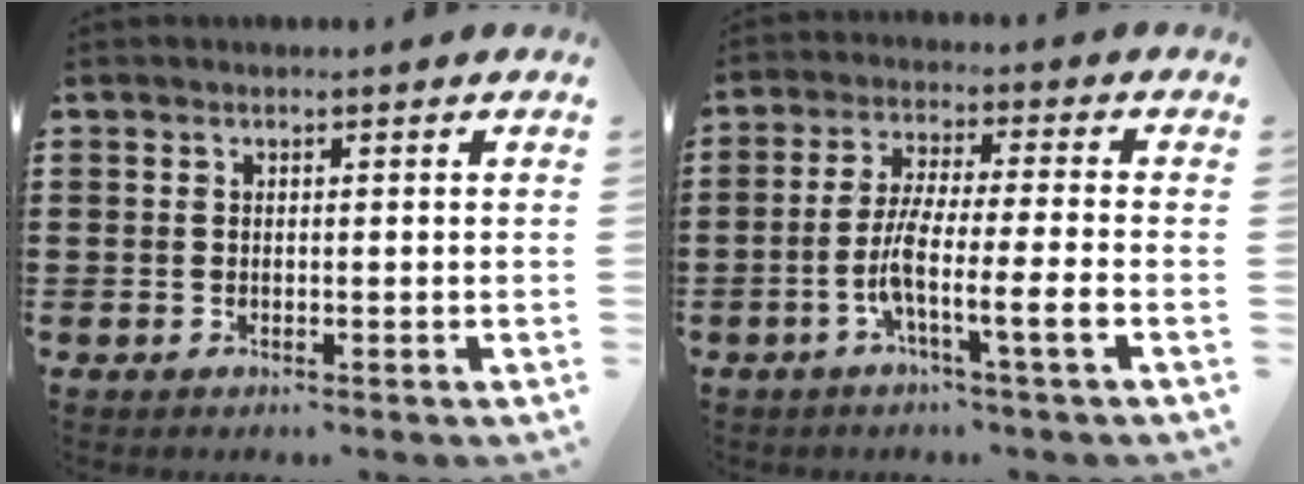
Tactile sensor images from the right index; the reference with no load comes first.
{"total": 7.6, "force": [-3.0, 0.2, 6.9], "torque": [-0.141, -0.010, -0.064]}